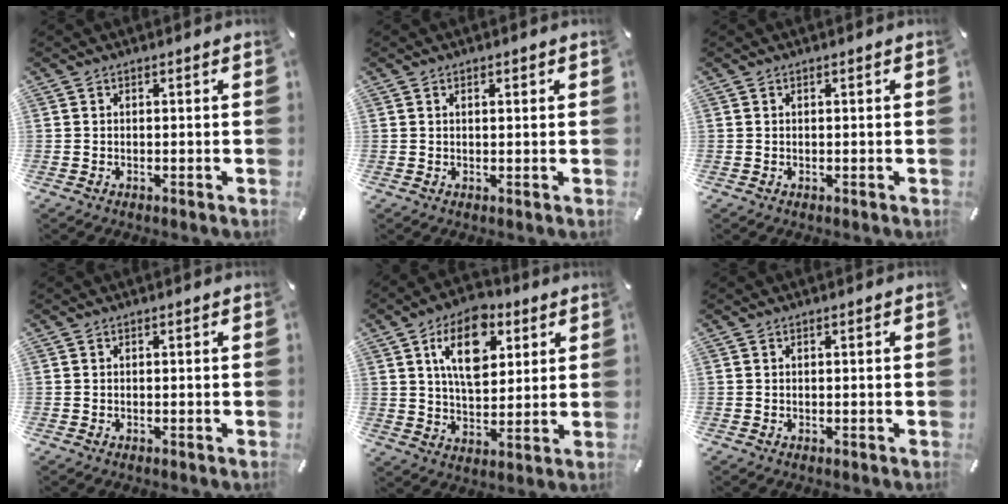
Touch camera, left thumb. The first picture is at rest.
{"total": 1.0, "force": [0.4, 0.5, 0.7], "torque": [-0.015, 0.003, 0.007]}
{"total": 0.0}
{"total": 0.0}
{"total": 13.8, "force": [6.0, 8.4, 9.2], "torque": [-0.140, -0.007, 0.103]}
{"total": 0.0}